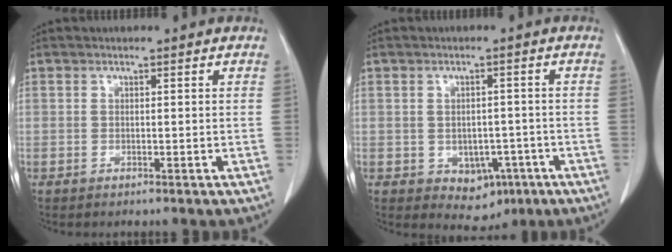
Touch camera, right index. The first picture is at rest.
{"total": 5.4, "force": [-2.1, 4.0, 3.0], "torque": [-0.032, 0.005, -0.018]}